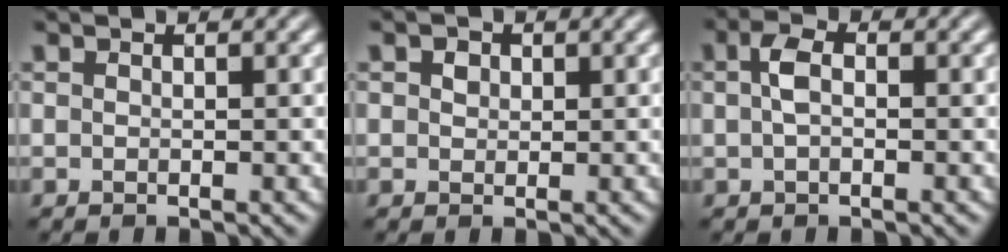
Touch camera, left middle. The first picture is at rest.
{"total": 1.1, "force": [0.4, 0.9, 0.5], "torque": [-0.008, 0.001, 0.004]}
{"total": 2.1, "force": [0.1, 1.1, 1.7], "torque": [-0.038, 0.005, -0.003]}